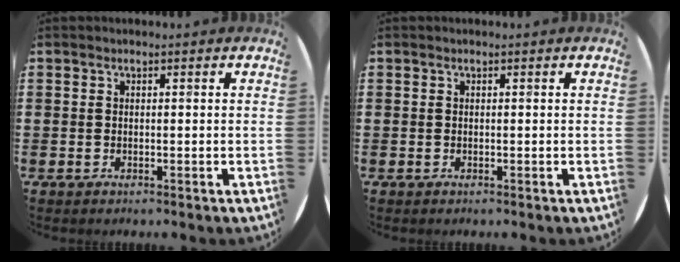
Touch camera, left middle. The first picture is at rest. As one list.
[{"total": 0.0}]